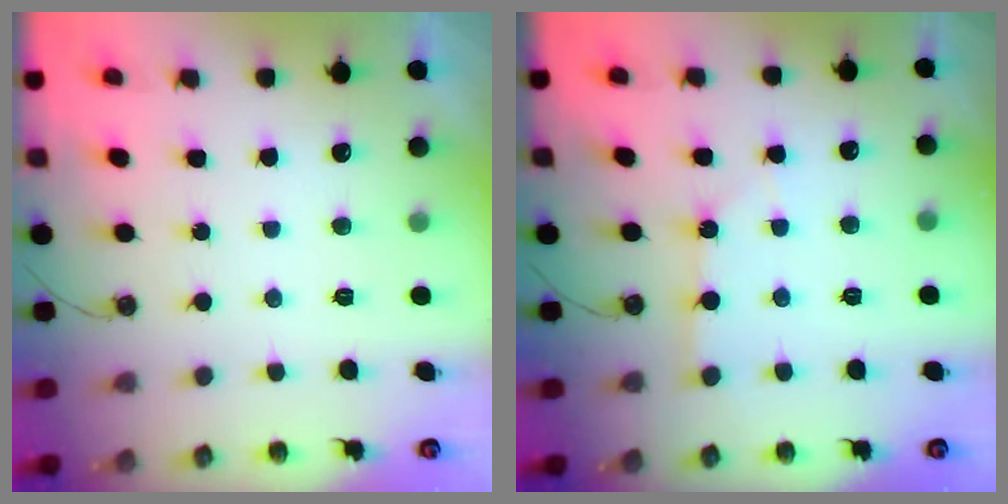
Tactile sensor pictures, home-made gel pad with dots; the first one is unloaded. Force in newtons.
{"total": 2.1, "press": 2.1, "slide": 0.3}